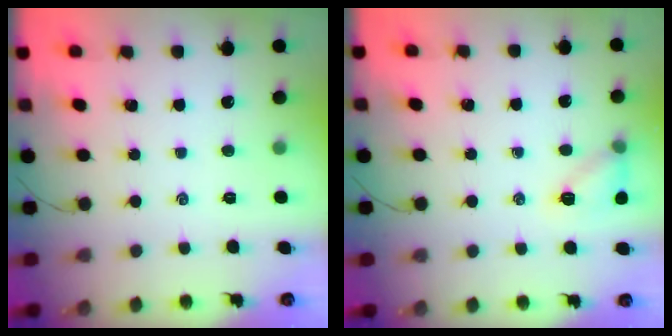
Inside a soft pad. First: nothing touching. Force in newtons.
{"total": 9.9, "press": 9.7, "slide": 1.9}